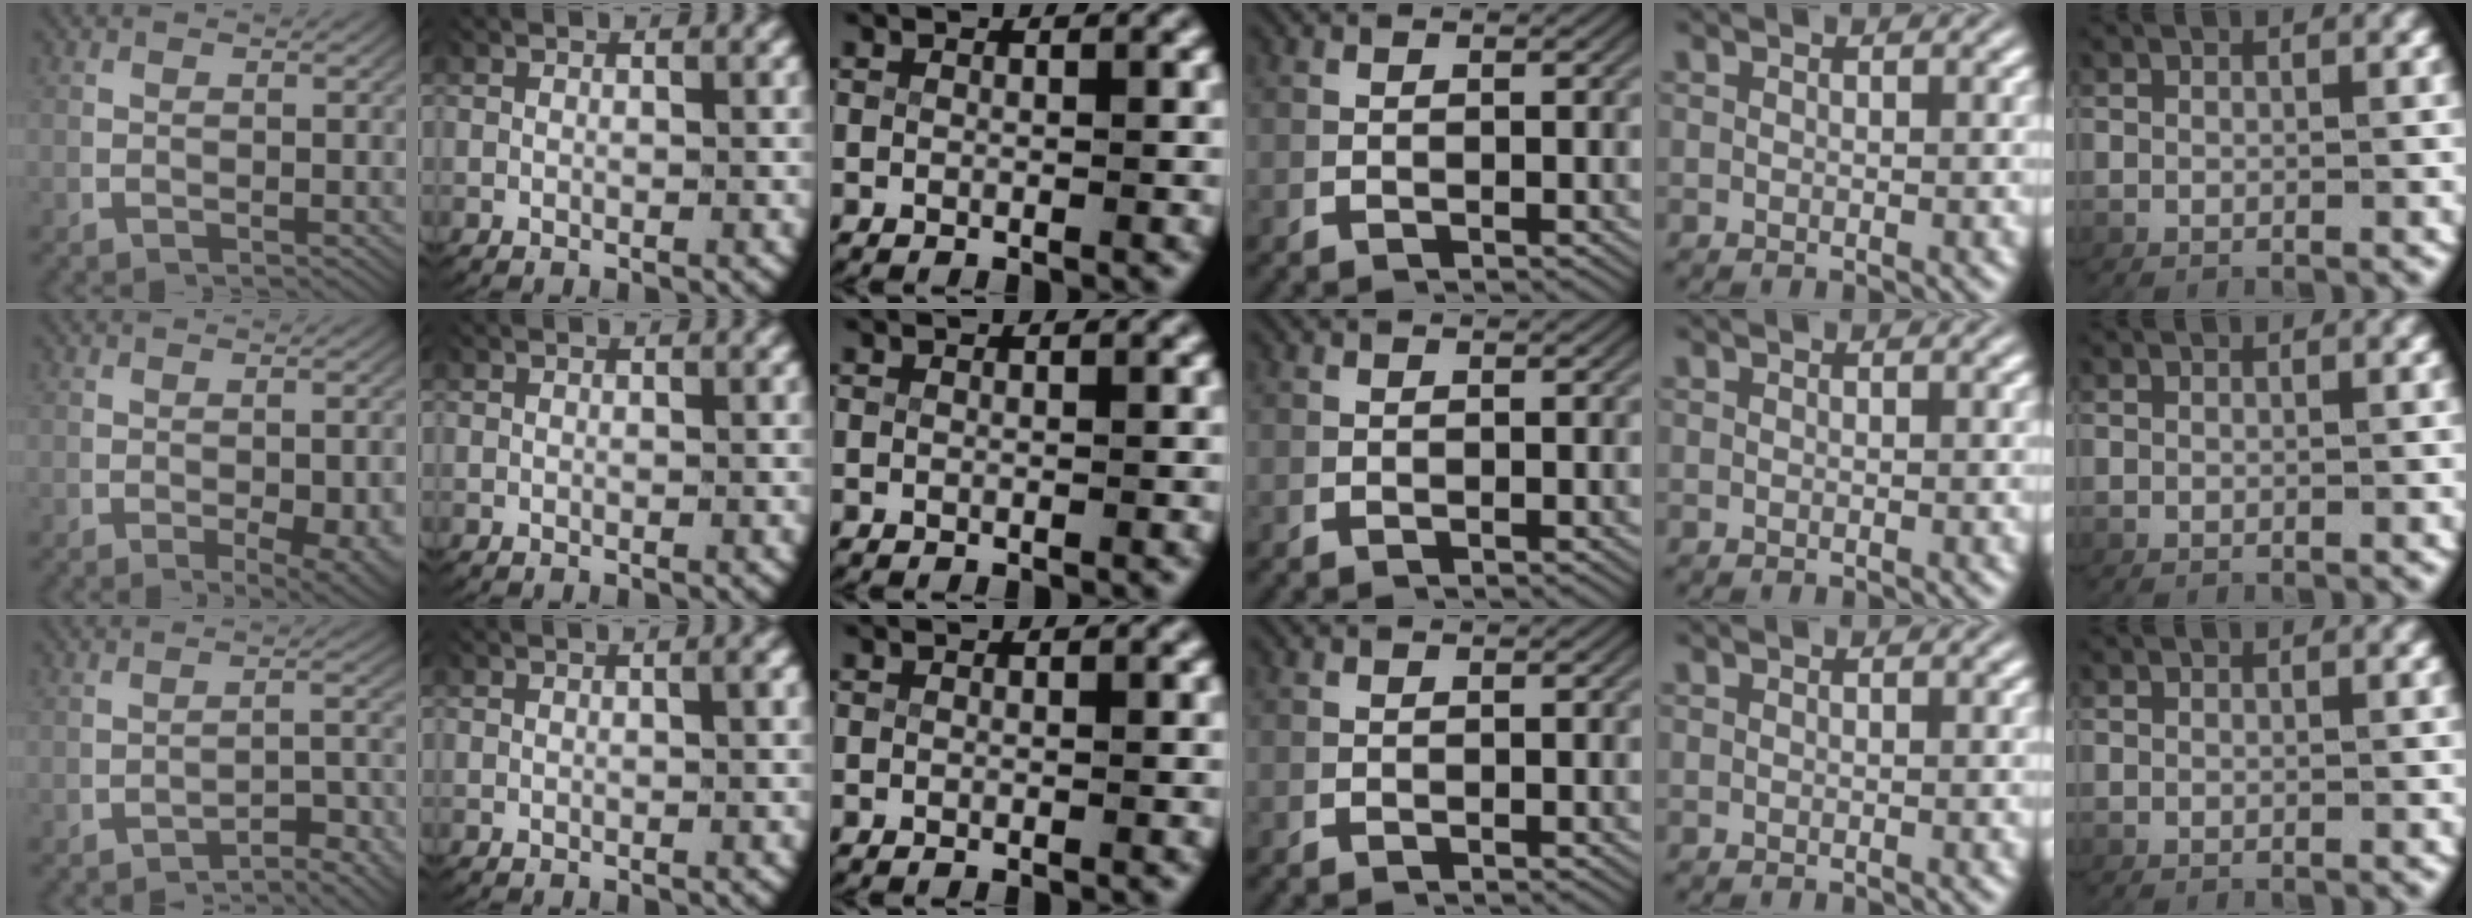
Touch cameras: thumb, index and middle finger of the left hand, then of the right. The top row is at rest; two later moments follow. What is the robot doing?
{"motion": "lift_and_place", "object": "map"}